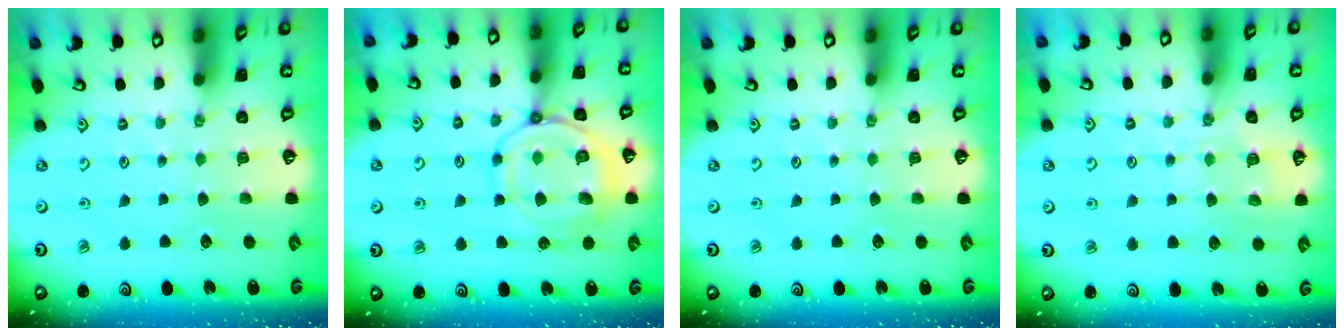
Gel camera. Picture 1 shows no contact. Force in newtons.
{"total": 13.9, "press": 13.9, "slide": 1.4}
{"total": 0.0}
{"total": 7.1, "press": 7.1, "slide": 0.8}